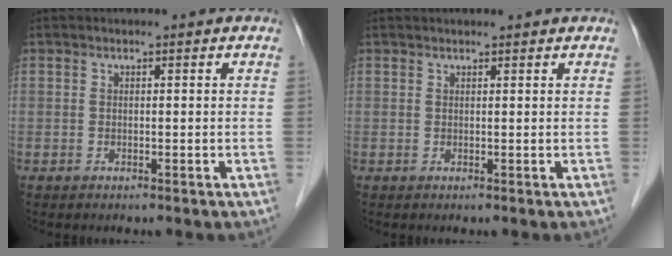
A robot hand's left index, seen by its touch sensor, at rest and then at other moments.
{"total": 2.9, "force": [2.8, 0.3, 0.8], "torque": [-0.011, 0.025, 0.035]}